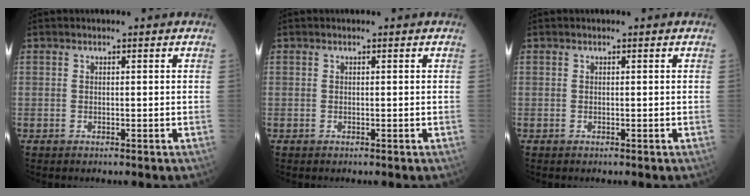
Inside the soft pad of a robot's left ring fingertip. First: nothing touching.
{"total": 0.0}
{"total": 0.0}